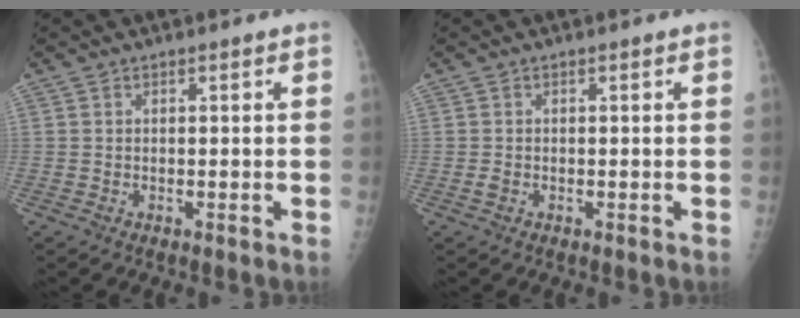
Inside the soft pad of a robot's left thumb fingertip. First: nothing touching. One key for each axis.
{"total": 0.8, "fx": -0.1, "fy": 0.6, "fz": 0.5, "tx": -0.009, "ty": -0.001, "tz": -0.002}